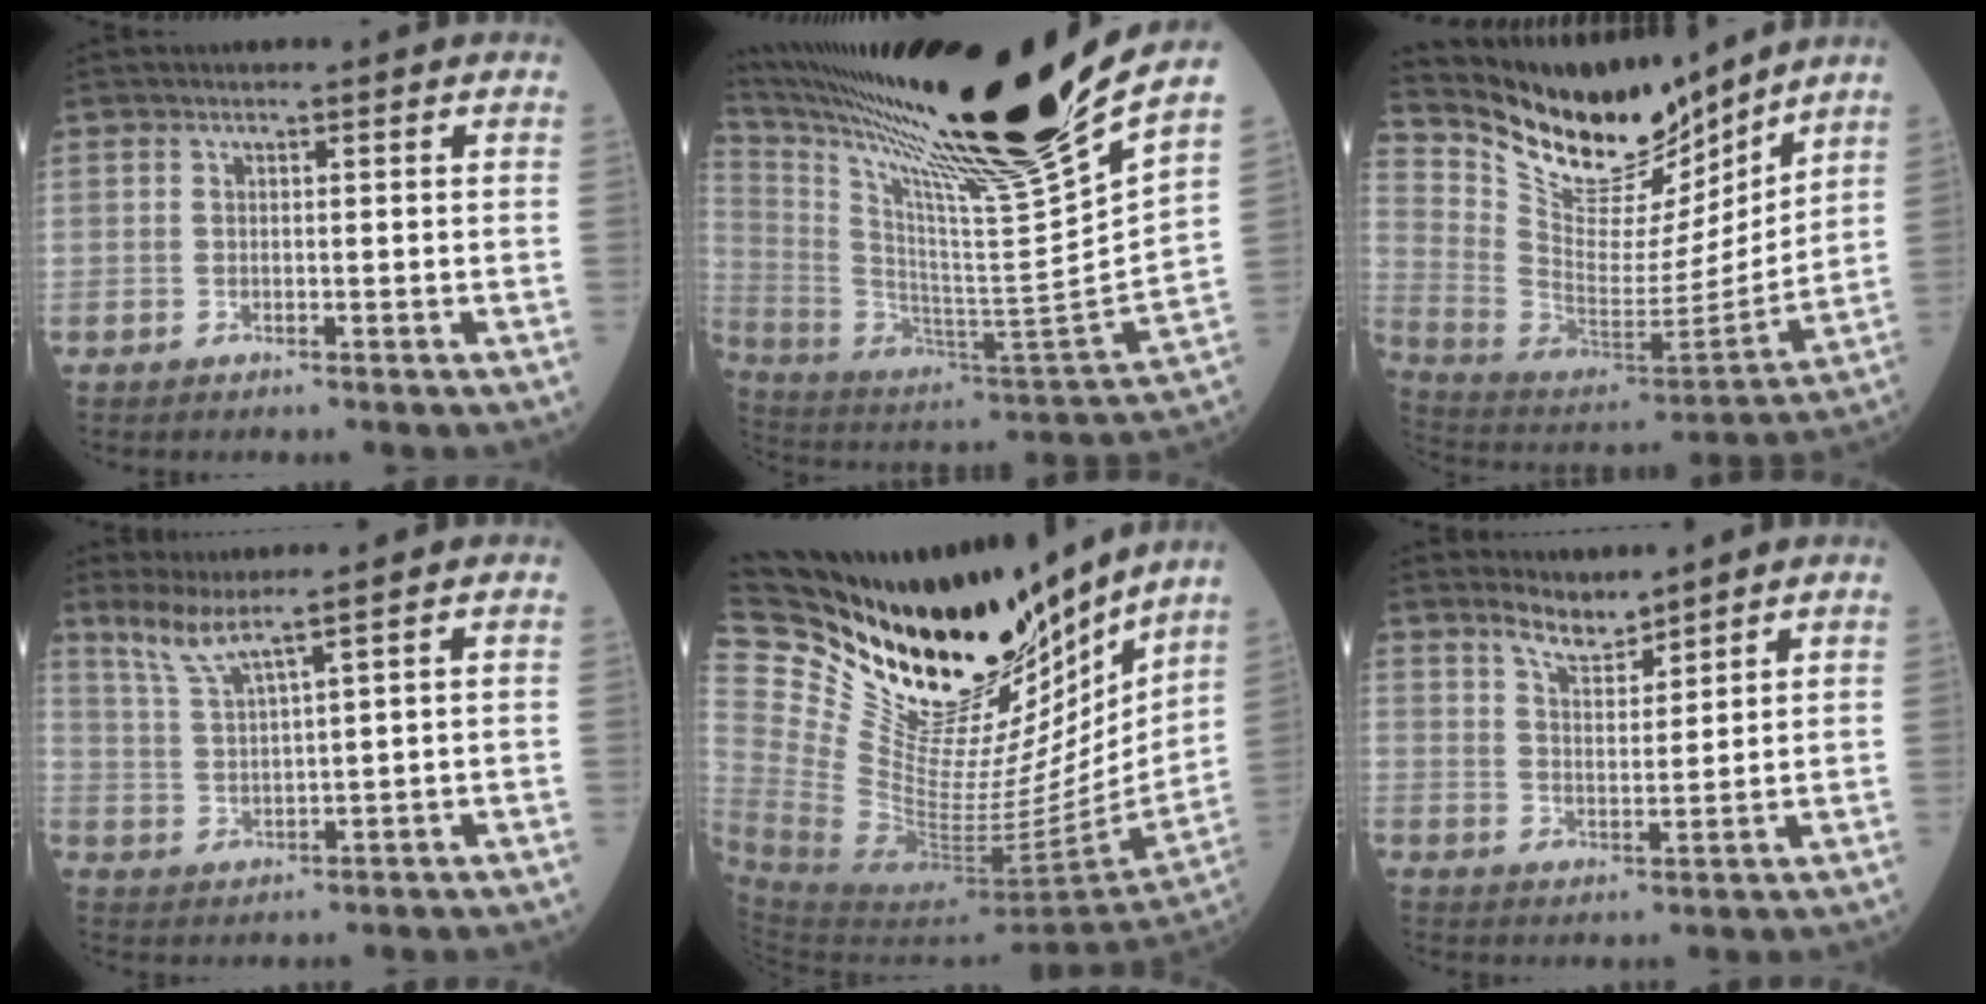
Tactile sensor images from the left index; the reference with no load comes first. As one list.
[{"total": 32.2, "force": [24.4, -2.1, 20.9], "torque": [-0.363, -0.093, 0.393]}, {"total": 18.2, "force": [15.9, 5.3, 7.0], "torque": [-0.137, -0.026, 0.286]}, {"total": 4.6, "force": [3.7, -1.0, 2.6], "torque": [-0.059, -0.005, 0.081]}, {"total": 34.3, "force": [28.3, 11.0, 16.0], "torque": [-0.315, -0.044, 0.445]}, {"total": 4.3, "force": [4.1, 0.8, 1.2], "torque": [-0.027, -0.003, 0.079]}]